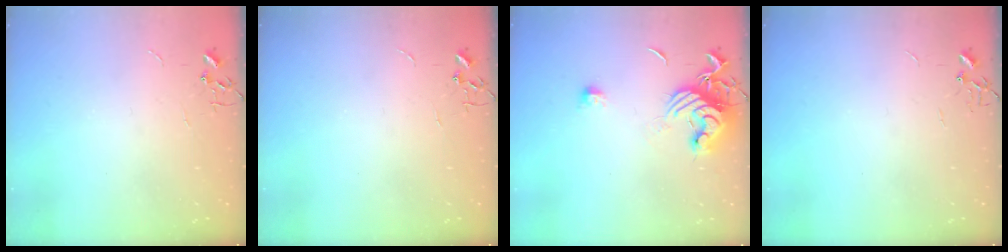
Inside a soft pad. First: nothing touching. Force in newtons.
{"total": 0.0}
{"total": 11.8, "press": 11.8, "slide": 0.9}
{"total": 0.0}